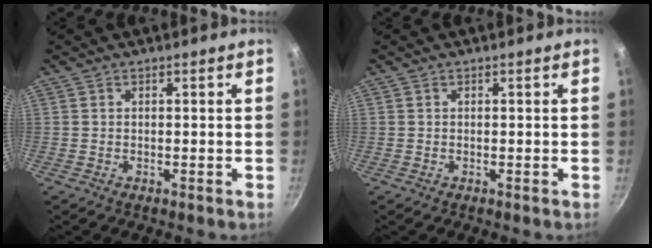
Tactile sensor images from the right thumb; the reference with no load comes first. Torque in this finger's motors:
{"motor_torque": [-0.30, 0.03, -0.06, 0.26, -0.02]}